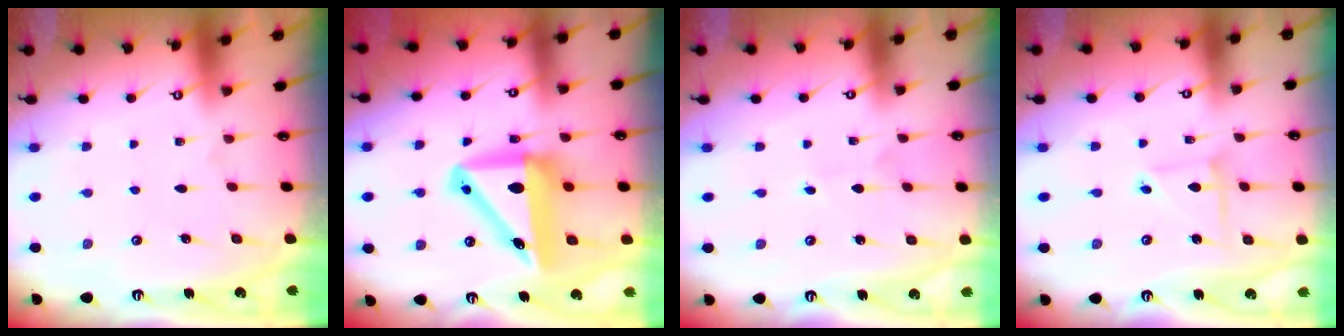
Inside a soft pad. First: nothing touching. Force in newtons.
{"total": 13.1, "press": 12.5, "slide": 3.8}
{"total": 2.0, "press": 2.0, "slide": 0.1}
{"total": 3.9, "press": 3.9, "slide": 0.4}